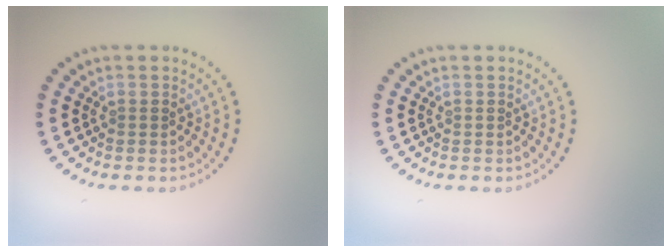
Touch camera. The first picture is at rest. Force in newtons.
{"total": 0.0}